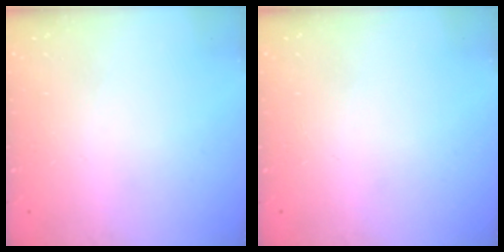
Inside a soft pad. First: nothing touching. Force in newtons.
{"total": 0.0}